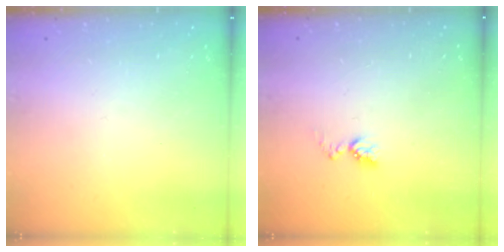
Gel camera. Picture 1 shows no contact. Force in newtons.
{"total": 6.0, "press": 5.9, "slide": 0.8}